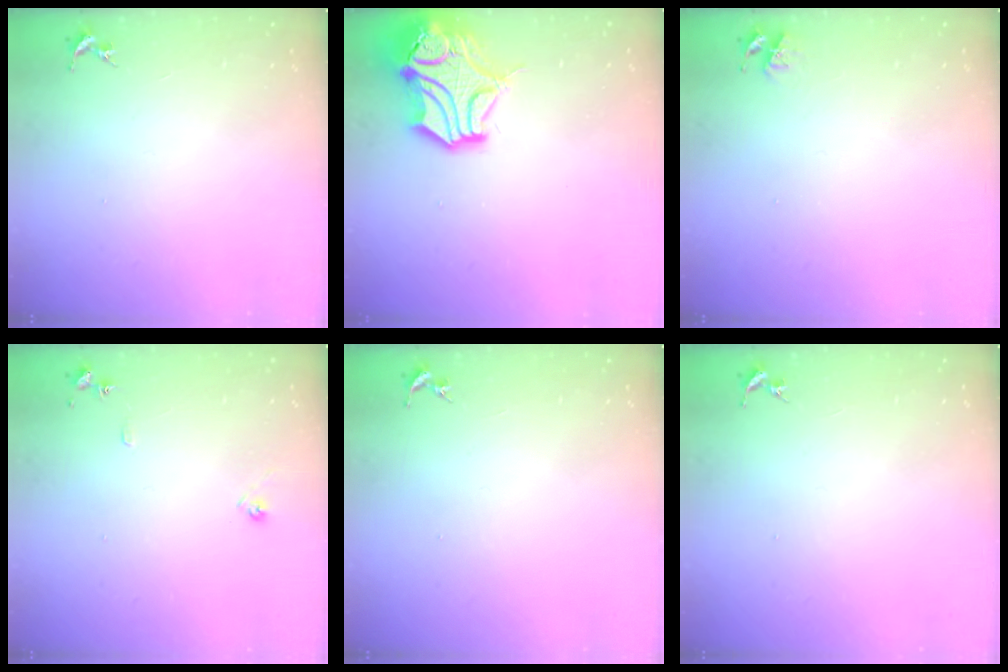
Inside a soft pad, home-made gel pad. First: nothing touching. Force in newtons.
{"total": 16.3, "press": 16.2, "slide": 2.2}
{"total": 3.5, "press": 3.5, "slide": 0.5}
{"total": 6.9, "press": 6.9, "slide": 0.7}
{"total": 0.0}
{"total": 0.0}